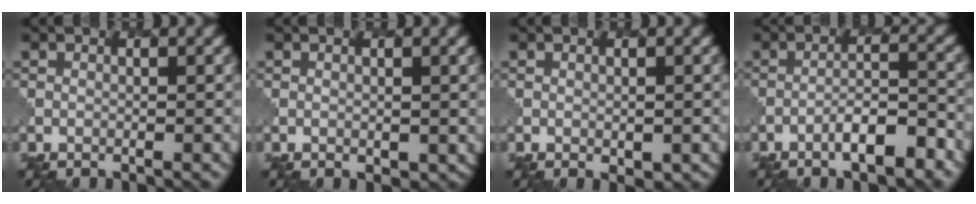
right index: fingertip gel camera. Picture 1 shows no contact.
{"total": 0.8, "force": [0.1, 0.6, 0.5], "torque": [-0.007, -0.003, 0.008]}
{"total": 0.8, "force": [-0.2, 0.4, 0.7], "torque": [-0.010, -0.002, 0.005]}
{"total": 3.7, "force": [-2.5, 0.7, 2.7], "torque": [-0.046, 0.009, -0.040]}